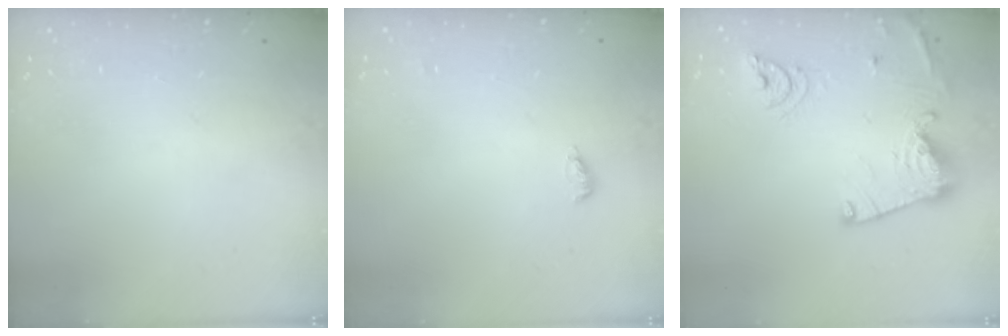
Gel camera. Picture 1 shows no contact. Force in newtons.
{"total": 4.0, "press": 3.9, "slide": 1.1}
{"total": 17.0, "press": 16.9, "slide": 1.7}